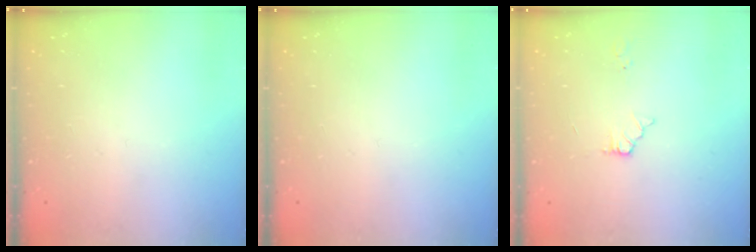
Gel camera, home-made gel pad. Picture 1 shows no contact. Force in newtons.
{"total": 0.0}
{"total": 3.7, "press": 3.7, "slide": 0.4}